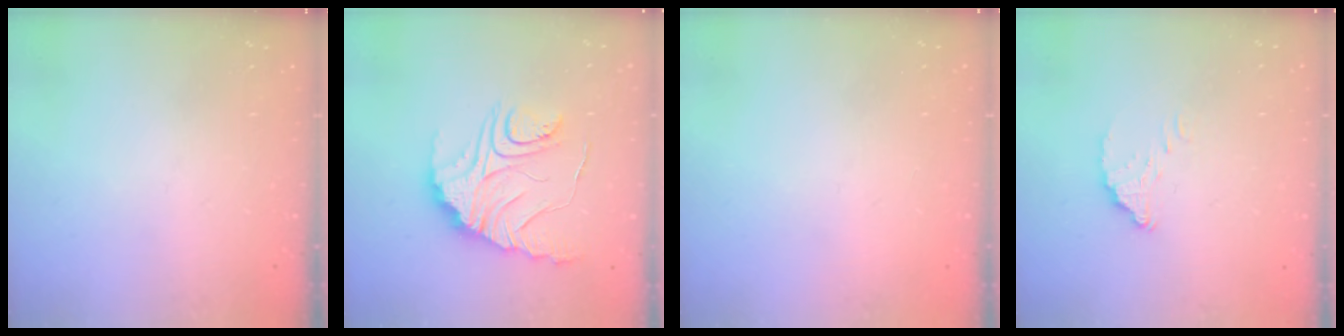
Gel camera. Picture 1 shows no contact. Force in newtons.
{"total": 13.3, "press": 13.3, "slide": 0.6}
{"total": 2.1, "press": 2.1, "slide": 0.1}
{"total": 3.4, "press": 3.4, "slide": 0.1}